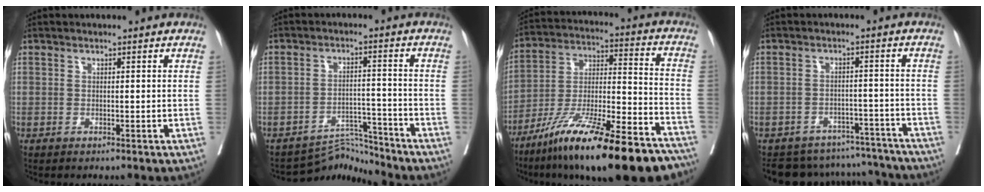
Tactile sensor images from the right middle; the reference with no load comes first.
{"total": 5.1, "force": [-4.8, 0.1, -1.7], "torque": [0.030, 0.018, -0.075]}
{"total": 26.3, "force": [-19.8, 3.5, 17.0], "torque": [-0.233, -0.010, -0.327]}
{"total": 13.2, "force": [-12.3, 4.5, 1.1], "torque": [-0.015, 0.031, -0.151]}